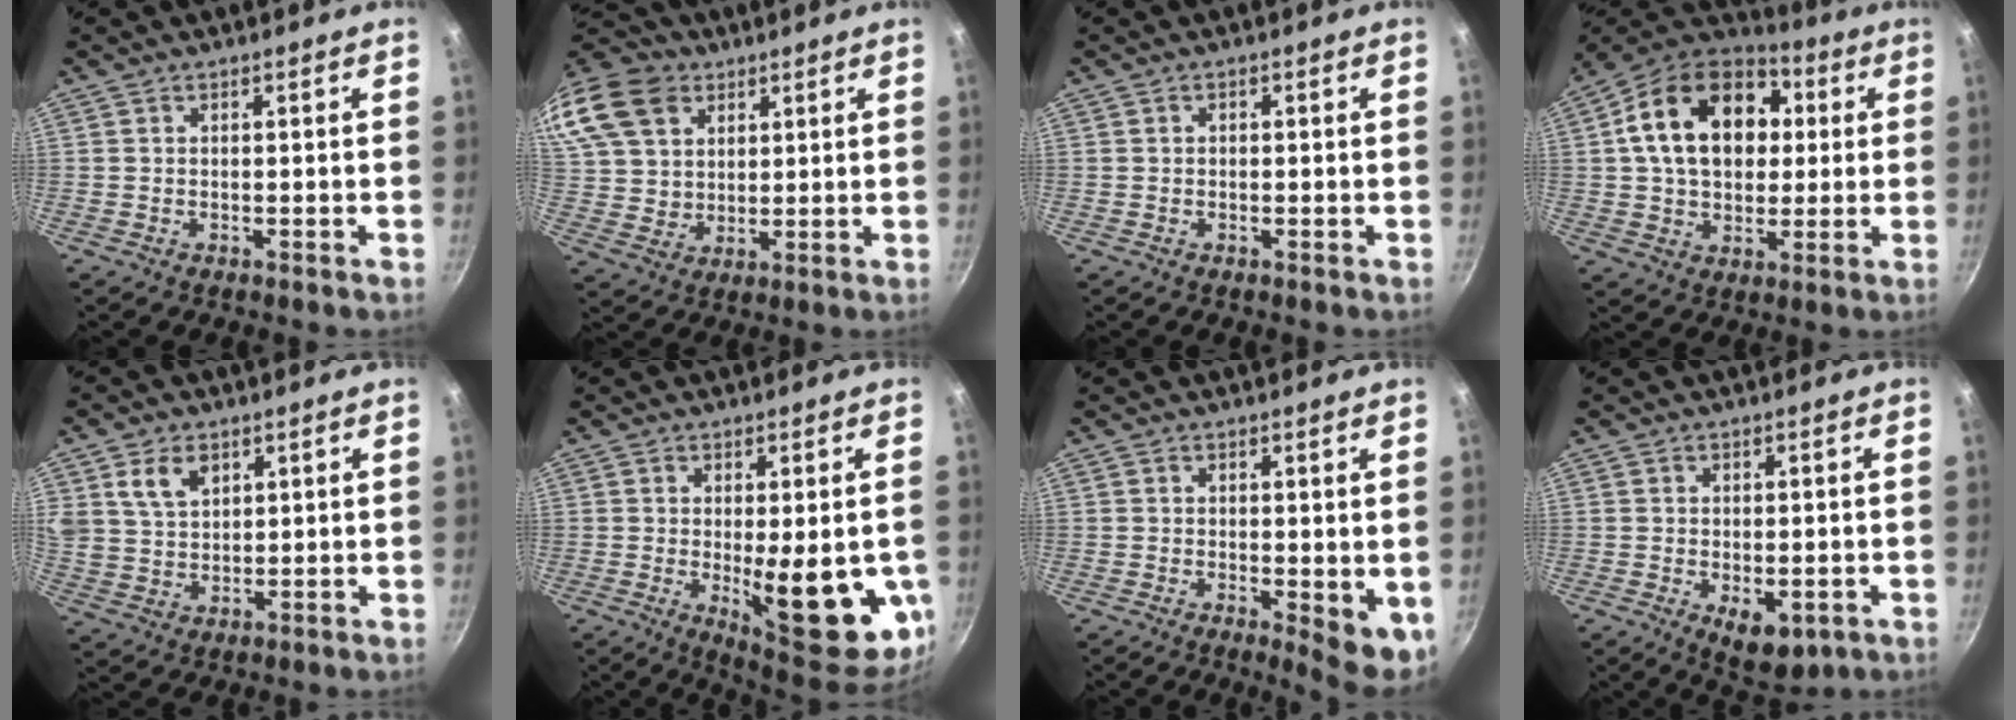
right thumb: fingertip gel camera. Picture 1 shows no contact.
{"total": 23.5, "force": [11.4, 17.1, 11.3], "torque": [-0.264, 0.022, 0.219]}
{"total": 0.5, "force": [-0.1, 0.5, 0.2], "torque": [-0.004, 0.003, -0.002]}
{"total": 21.1, "force": [4.1, 15.0, 14.3], "torque": [-0.216, 0.023, 0.056]}
{"total": 7.5, "force": [3.4, 5.2, 4.2], "torque": [-0.061, -0.013, 0.068]}
{"total": 18.2, "force": [-3.0, 6.1, 16.9], "torque": [-0.194, -0.032, -0.025]}
{"total": 6.1, "force": [-0.4, 2.2, 5.7], "torque": [-0.063, -0.007, 0.001]}
{"total": 6.8, "force": [-2.0, 3.7, 5.3], "torque": [-0.062, -0.003, -0.015]}